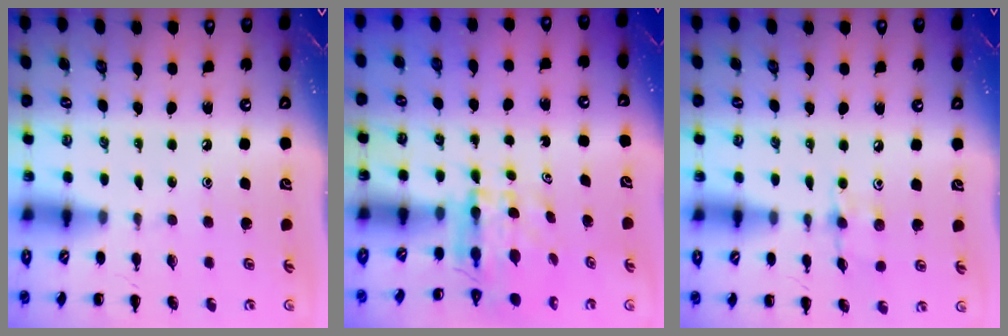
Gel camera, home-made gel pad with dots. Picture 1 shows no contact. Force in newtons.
{"total": 4.9, "press": 4.9, "slide": 0.2}
{"total": 6.1, "press": 6.0, "slide": 0.8}